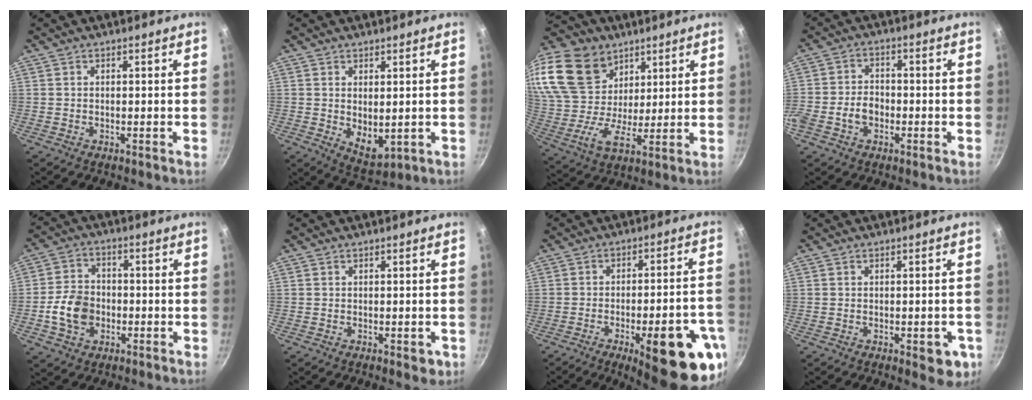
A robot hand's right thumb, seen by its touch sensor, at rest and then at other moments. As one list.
[{"total": 6.3, "force": [0.5, 3.5, 5.2], "torque": [-0.071, -0.019, 0.023]}, {"total": 23.0, "force": [13.2, 15.5, 10.6], "torque": [-0.221, -0.028, 0.250]}, {"total": 5.6, "force": [-2.0, 4.1, 3.2], "torque": [-0.049, 0.026, -0.043]}, {"total": 9.3, "force": [-2.1, 7.2, 5.5], "torque": [-0.083, 0.020, -0.045]}, {"total": 2.3, "force": [-0.5, 1.5, 1.7], "torque": [-0.016, -0.001, -0.005]}, {"total": 20.0, "force": [-8.8, 6.0, 16.9], "torque": [-0.179, 0.030, -0.110]}, {"total": 5.5, "force": [-1.8, 2.8, 4.4], "torque": [-0.027, 0.008, -0.018]}]